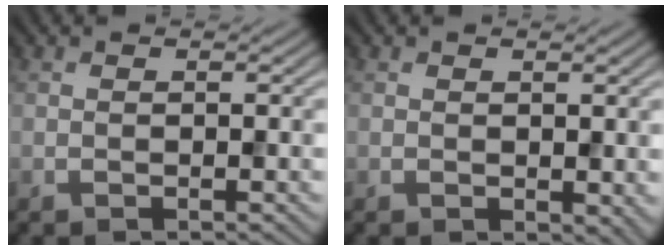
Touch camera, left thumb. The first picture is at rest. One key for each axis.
{"total": 1.5, "fx": 0.1, "fy": 1.0, "fz": 1.1, "tx": -0.015, "ty": -0.005, "tz": 0.006}